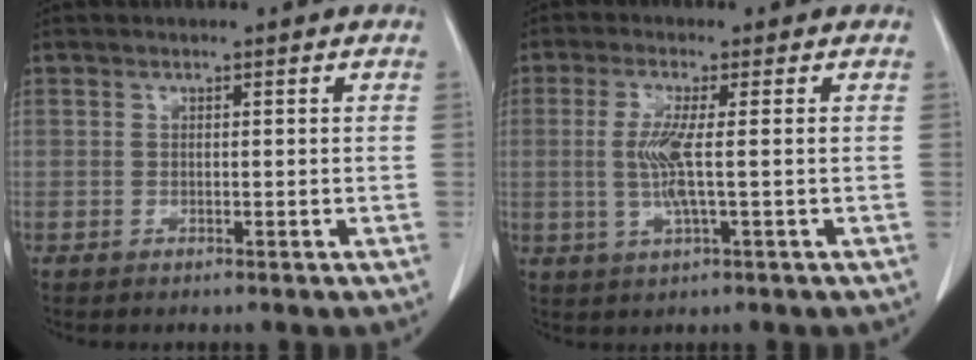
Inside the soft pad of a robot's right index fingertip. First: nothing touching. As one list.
[{"total": 5.1, "force": [-0.1, 0.3, 5.1], "torque": [-0.110, -0.003, -0.003]}]